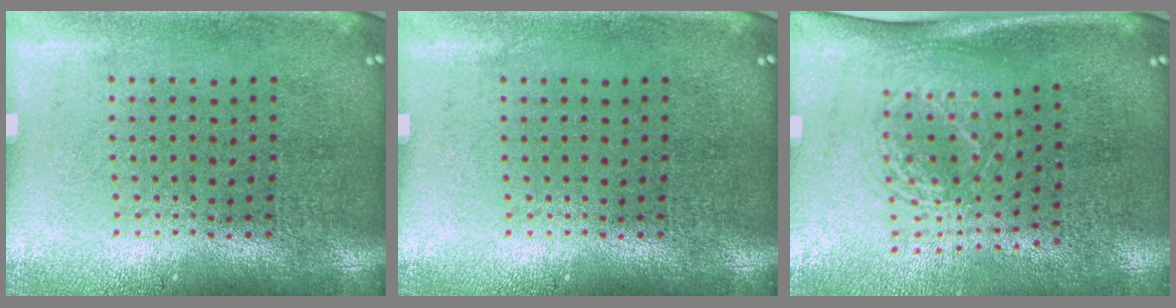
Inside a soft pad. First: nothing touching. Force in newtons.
{"total": 0.0}
{"total": 1.8, "press": 1.3, "slide": 1.2}